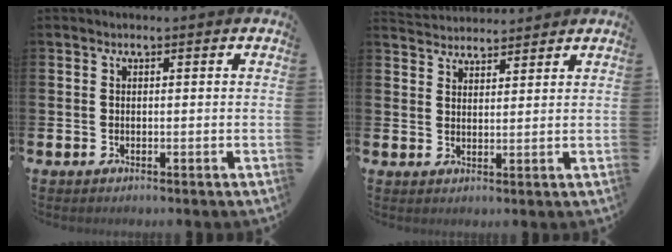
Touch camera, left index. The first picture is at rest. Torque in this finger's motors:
{"motor_torque": [0.14, -1.96, 0.09, 0.00]}